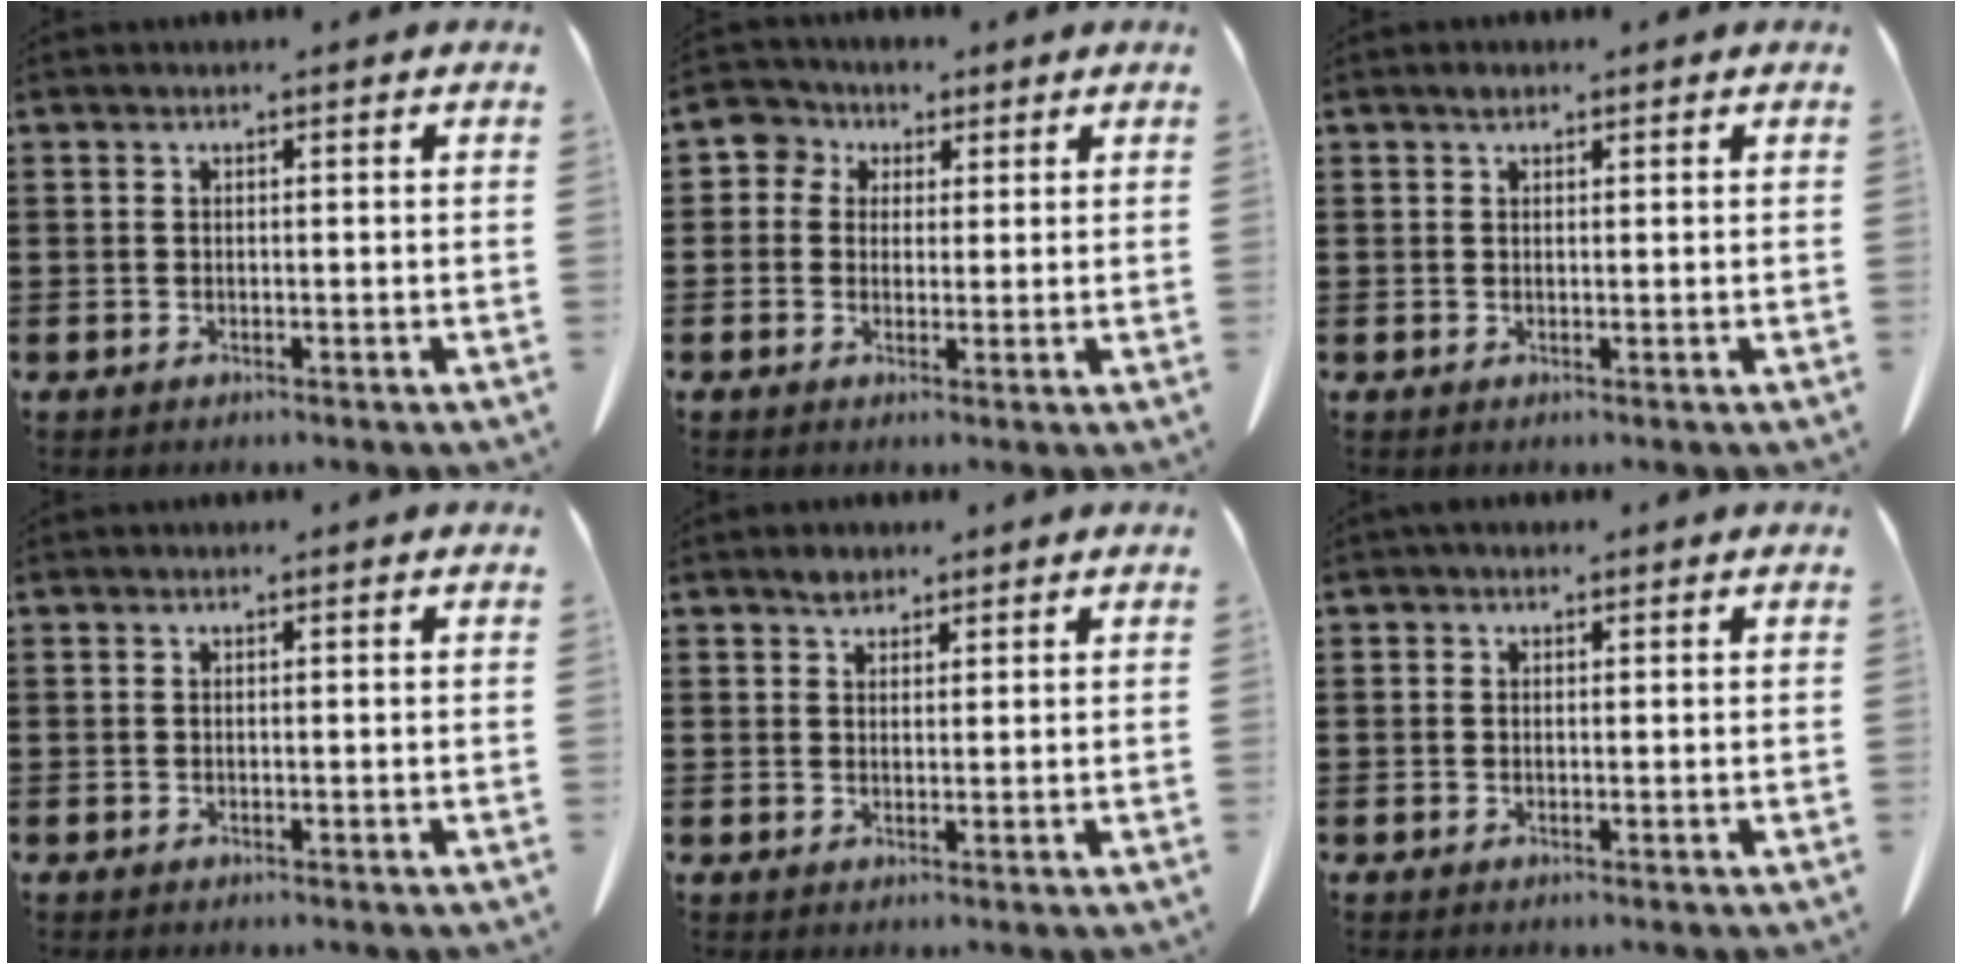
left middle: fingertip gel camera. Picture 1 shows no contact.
{"total": 3.6, "force": [1.2, 3.4, 0.5], "torque": [-0.032, 0.006, 0.017]}
{"total": 1.0, "force": [0.7, 0.5, 0.5], "torque": [-0.011, 0.003, 0.013]}
{"total": 0.0}
{"total": 1.8, "force": [1.6, 0.8, 0.5], "torque": [-0.012, 0.002, 0.031]}
{"total": 0.9, "force": [0.3, 0.7, 0.3], "torque": [-0.008, 0.004, 0.006]}